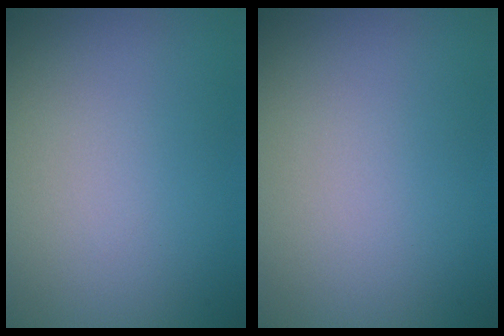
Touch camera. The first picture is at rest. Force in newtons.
{"total": 0.0}